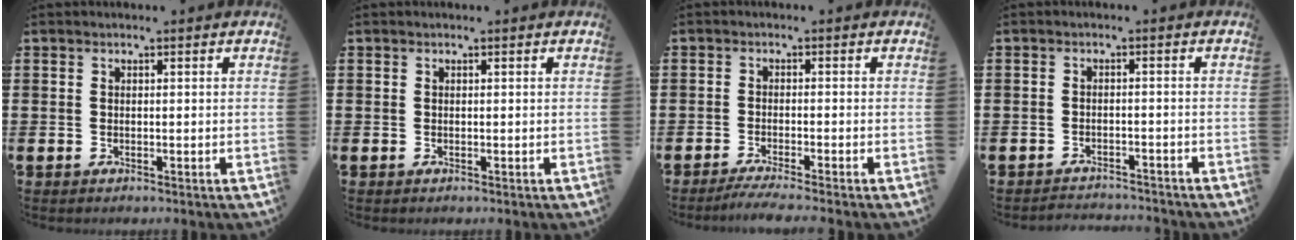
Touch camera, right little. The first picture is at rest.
{"total": 0.0}
{"total": 2.1, "force": [-1.7, -0.1, 1.2], "torque": [-0.019, 0.001, -0.031]}
{"total": 1.9, "force": [-1.8, -0.1, -0.2], "torque": [-0.002, 0.003, -0.040]}